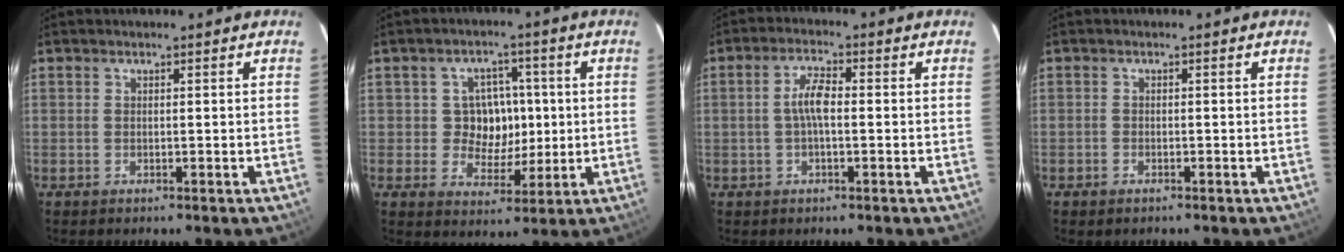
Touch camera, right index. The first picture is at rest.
{"total": 7.5, "force": [0.2, 6.8, 3.1], "torque": [-0.056, 0.009, 0.007]}
{"total": 4.3, "force": [-0.3, 1.3, 4.1], "torque": [-0.083, 0.010, -0.007]}
{"total": 1.2, "force": [-0.9, 0.7, 0.3], "torque": [-0.006, -0.002, -0.016]}